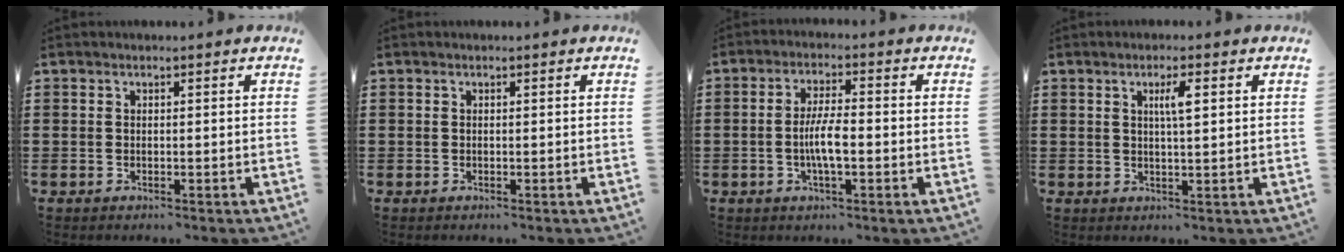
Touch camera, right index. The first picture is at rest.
{"total": 0.0}
{"total": 5.6, "force": [-1.0, 1.2, 5.4], "torque": [-0.109, -0.001, -0.023]}
{"total": 3.1, "force": [0.9, 0.5, 2.9], "torque": [-0.059, 0.005, 0.012]}